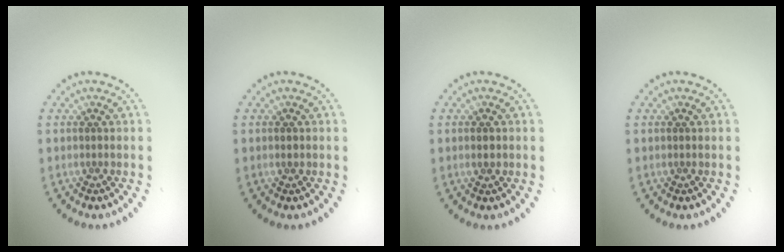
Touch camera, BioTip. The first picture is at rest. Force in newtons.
{"total": 0.7, "press": 0.7, "slide": 0.1}
{"total": 1.3, "press": 1.3, "slide": 0.2}
{"total": 0.0}